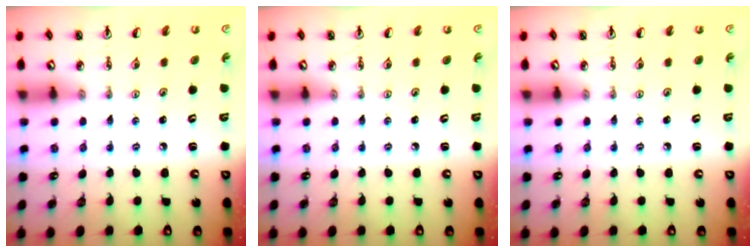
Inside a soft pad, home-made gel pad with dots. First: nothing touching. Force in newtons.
{"total": 0.0}
{"total": 0.0}